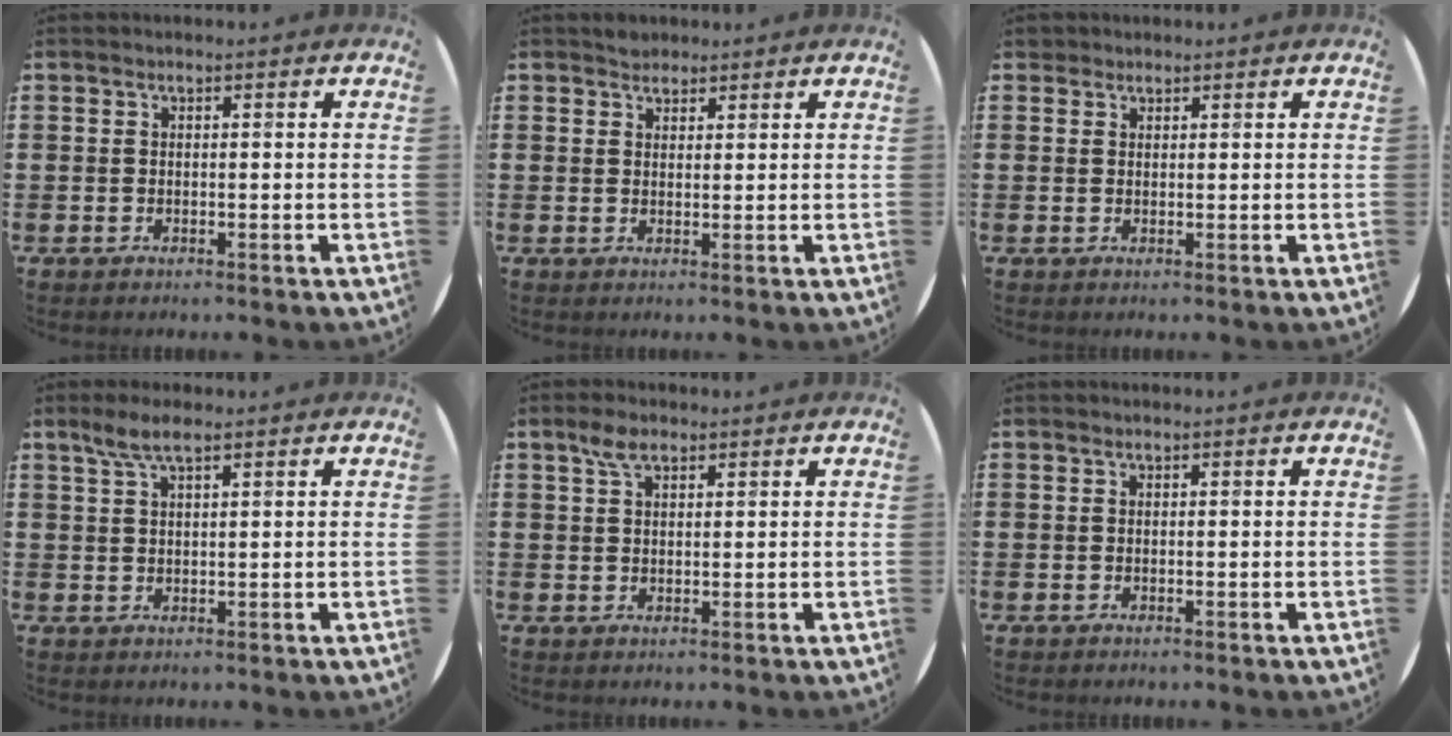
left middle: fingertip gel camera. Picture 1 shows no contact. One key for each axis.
{"total": 1.8, "fx": 1.7, "fy": 0.7, "fz": -0.1, "tx": 0.008, "ty": 0.000, "tz": 0.032}
{"total": 1.1, "fx": 1.0, "fy": 0.5, "fz": 0.0, "tx": -0.002, "ty": 0.003, "tz": 0.020}
{"total": 3.5, "fx": 2.5, "fy": 0.8, "fz": 2.3, "tx": -0.042, "ty": 0.002, "tz": 0.042}
{"total": 3.2, "fx": 2.1, "fy": 1.4, "fz": 1.8, "tx": -0.033, "ty": 0.004, "tz": 0.036}
{"total": 0.0}